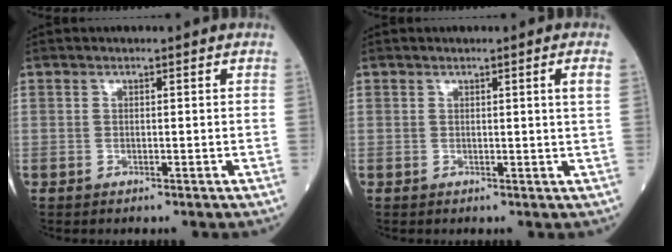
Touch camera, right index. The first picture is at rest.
{"total": 1.6, "force": [0.5, -0.7, 1.4], "torque": [-0.023, -0.007, 0.010]}